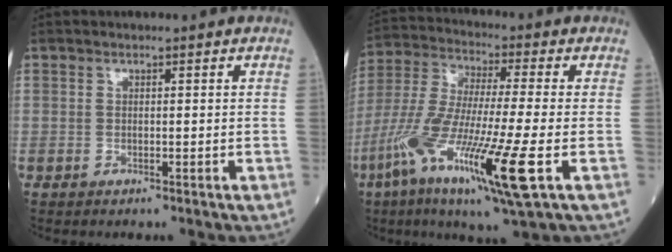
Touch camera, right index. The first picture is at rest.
{"total": 18.2, "force": [-7.2, 0.9, 16.7], "torque": [-0.359, -0.046, -0.137]}